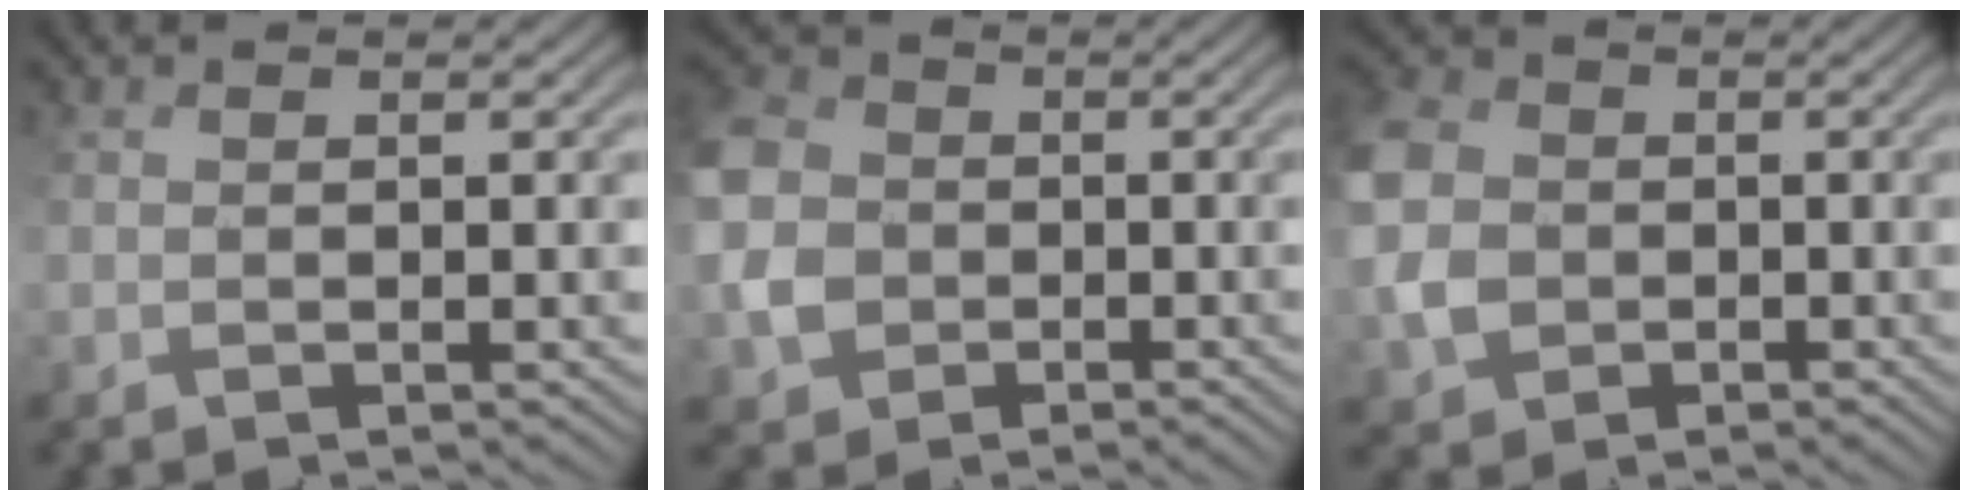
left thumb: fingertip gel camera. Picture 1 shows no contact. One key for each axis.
{"total": 5.9, "fx": -0.8, "fy": 5.2, "fz": 2.6, "tx": -0.081, "ty": 0.004, "tz": -0.029}
{"total": 6.0, "fx": -0.3, "fy": 5.2, "fz": 2.9, "tx": -0.093, "ty": 0.003, "tz": -0.018}